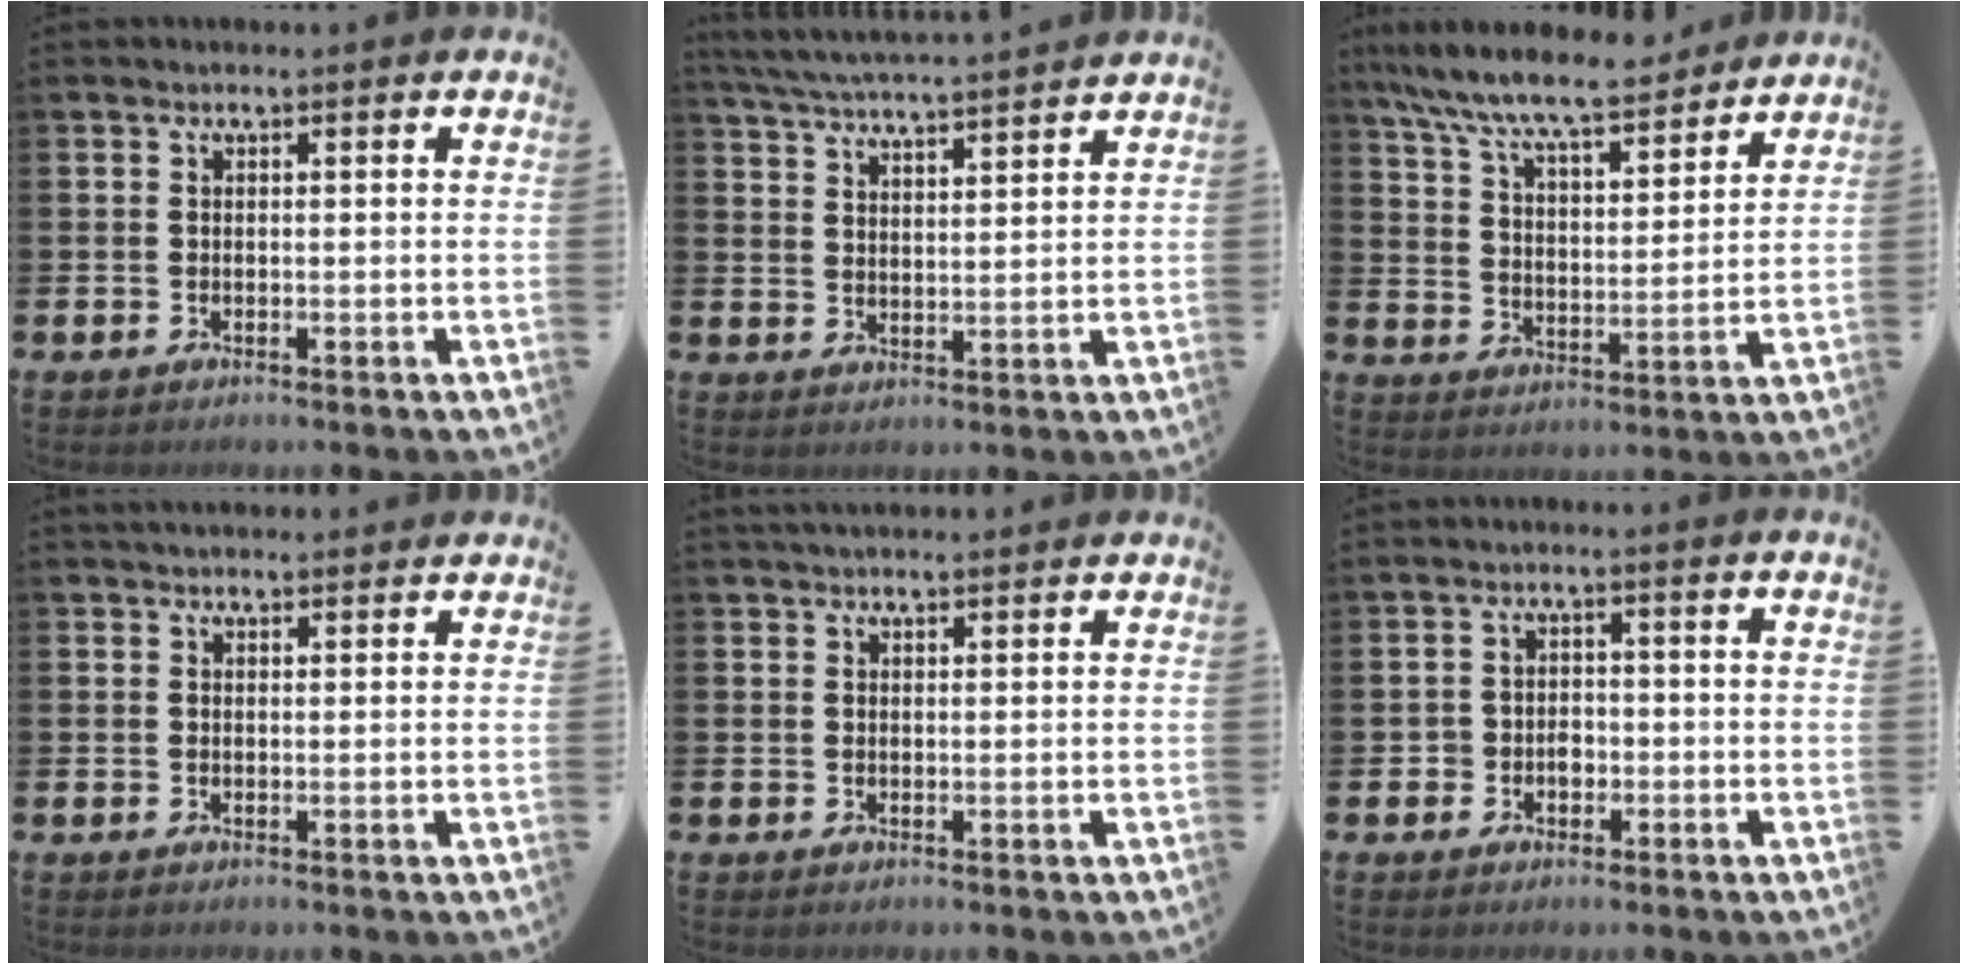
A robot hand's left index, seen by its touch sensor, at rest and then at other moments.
{"total": 5.4, "force": [5.4, -0.2, 1.0], "torque": [-0.041, -0.031, 0.095]}
{"total": 9.5, "force": [8.7, 1.4, 3.5], "torque": [-0.098, -0.053, 0.151]}
{"total": 2.0, "force": [1.9, 0.5, 0.2], "torque": [0.001, -0.005, 0.034]}
{"total": 2.1, "force": [2.0, 0.4, 0.4], "torque": [-0.003, -0.006, 0.035]}
{"total": 2.4, "force": [-0.9, 2.1, 0.5], "torque": [-0.004, 0.001, -0.025]}